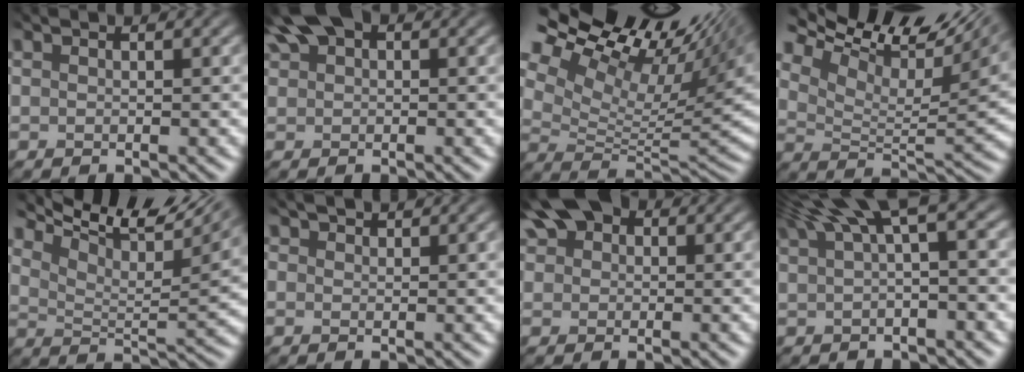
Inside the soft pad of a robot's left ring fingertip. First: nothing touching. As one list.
[{"total": 4.2, "force": [2.3, 2.4, 2.6], "torque": [-0.083, 0.008, 0.049]}, {"total": 14.0, "force": [6.9, 6.6, 10.2], "torque": [-0.198, 0.030, 0.143]}, {"total": 11.6, "force": [6.1, 5.4, 8.2], "torque": [-0.150, 0.035, 0.105]}, {"total": 8.9, "force": [5.0, 3.8, 6.3], "torque": [-0.122, 0.006, 0.097]}, {"total": 0.5, "force": [0.5, 0.0, -0.2], "torque": [-0.010, -0.004, 0.017]}, {"total": 4.5, "force": [2.3, 3.1, 2.4], "torque": [-0.081, 0.010, 0.039]}, {"total": 6.5, "force": [2.9, 2.2, 5.4], "torque": [-0.131, 0.011, 0.070]}]